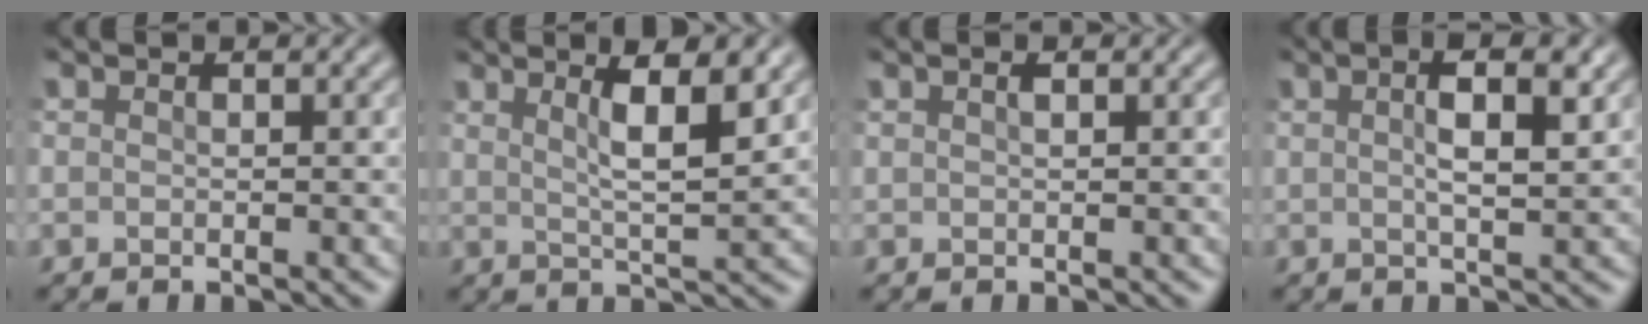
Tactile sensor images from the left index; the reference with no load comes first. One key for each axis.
{"total": 5.7, "fx": 2.4, "fy": 1.2, "fz": 5.0, "tx": -0.071, "ty": 0.008, "tz": 0.029}
{"total": 0.7, "fx": 0.3, "fy": 0.2, "fz": 0.5, "tx": -0.014, "ty": 0.001, "tz": 0.005}
{"total": 4.5, "fx": 1.3, "fy": 1.3, "fz": 4.1, "tx": -0.066, "ty": 0.005, "tz": 0.015}